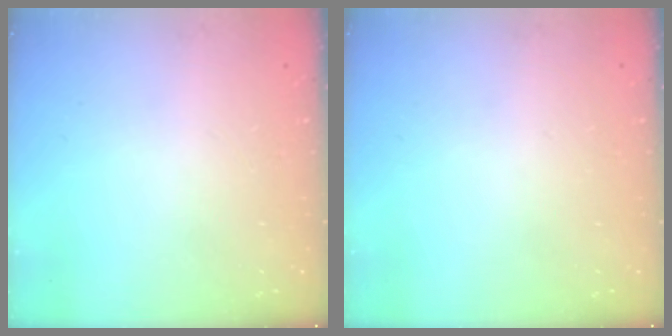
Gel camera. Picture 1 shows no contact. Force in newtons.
{"total": 0.0}